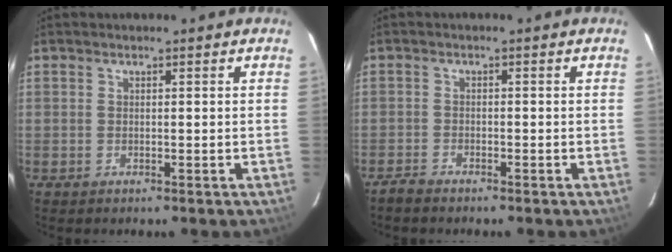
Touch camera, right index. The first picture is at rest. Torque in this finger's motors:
{"motor_torque": [-0.18, -0.22, 0.11, 0.00]}